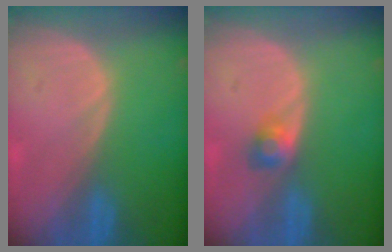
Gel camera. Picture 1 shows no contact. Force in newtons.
{"total": 2.4, "press": 2.3, "slide": 0.9}